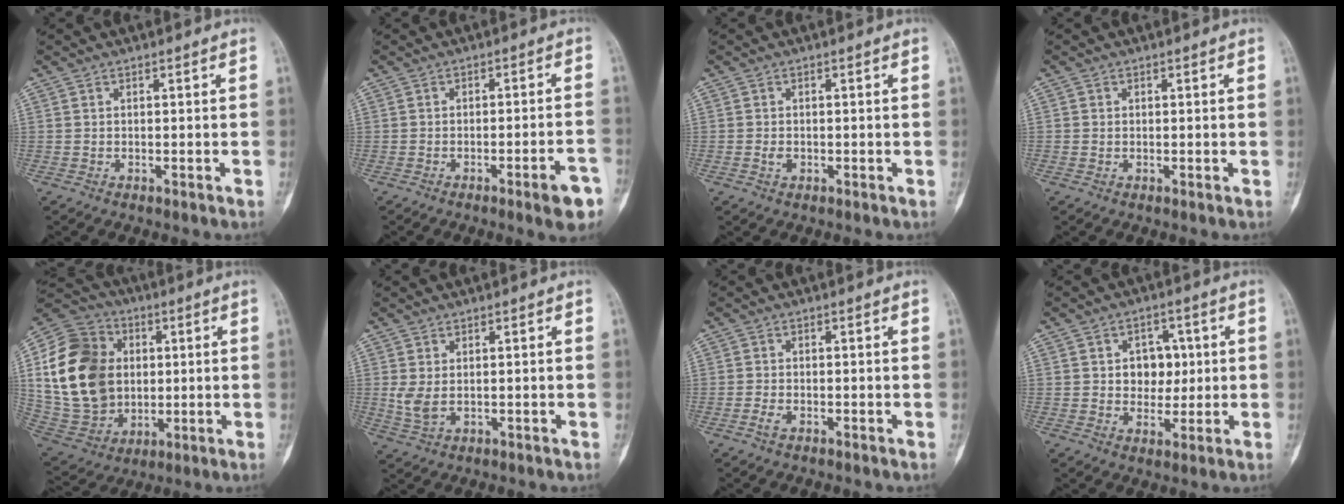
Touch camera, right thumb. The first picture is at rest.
{"total": 6.3, "force": [-3.4, 1.0, 5.1], "torque": [-0.063, 0.020, -0.043]}
{"total": 1.3, "force": [-0.3, 1.0, 0.8], "torque": [-0.014, 0.001, -0.007]}
{"total": 0.5, "force": [0.1, 0.5, 0.1], "torque": [0.003, 0.001, -0.001]}
{"total": 23.0, "force": [2.9, 17.8, 14.2], "torque": [-0.262, 0.007, 0.067]}
{"total": 3.8, "force": [0.5, 2.0, 3.1], "torque": [-0.067, -0.007, 0.018]}
{"total": 1.6, "force": [-0.8, 0.9, 1.1], "torque": [-0.025, 0.000, -0.018]}
{"total": 6.9, "force": [1.0, 5.5, 4.1], "torque": [-0.018, 0.000, 0.016]}